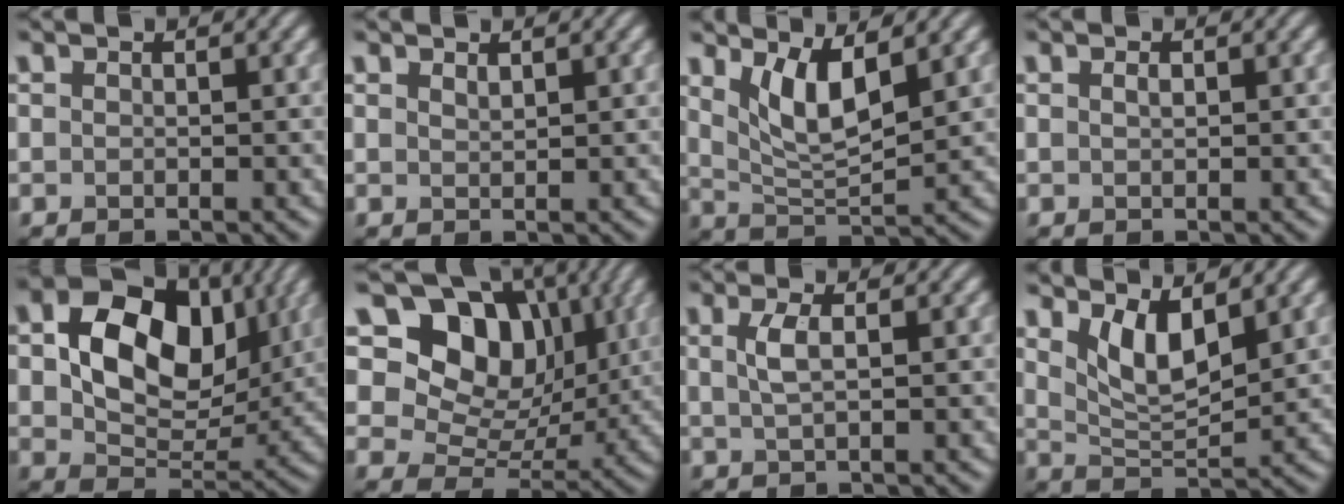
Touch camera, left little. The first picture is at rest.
{"total": 0.8, "force": [0.7, 0.1, 0.3], "torque": [-0.006, 0.000, 0.015]}
{"total": 4.9, "force": [2.4, 1.5, 4.0], "torque": [-0.083, -0.011, 0.050]}
{"total": 0.6, "force": [0.2, 0.2, 0.5], "torque": [-0.011, 0.003, 0.004]}
{"total": 11.0, "force": [2.6, 7.4, 7.7], "torque": [-0.129, -0.001, 0.038]}
{"total": 11.2, "force": [4.8, 7.9, 6.3], "torque": [-0.102, 0.004, 0.068]}
{"total": 2.1, "force": [0.5, 0.6, 1.9], "torque": [-0.043, 0.003, 0.011]}
{"total": 4.7, "force": [2.4, 1.8, 3.6], "torque": [-0.078, -0.012, 0.048]}